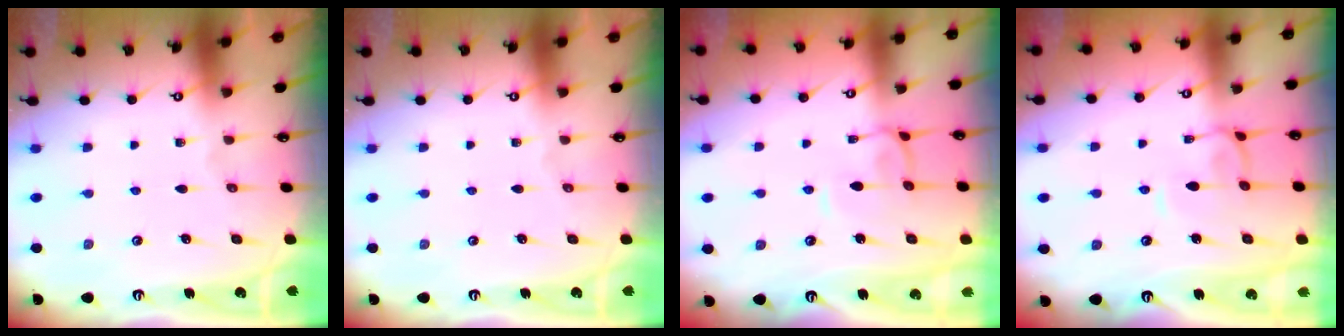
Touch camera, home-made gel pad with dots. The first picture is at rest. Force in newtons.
{"total": 0.0}
{"total": 2.0, "press": 2.0, "slide": 0.5}
{"total": 2.0, "press": 2.0, "slide": 0.5}